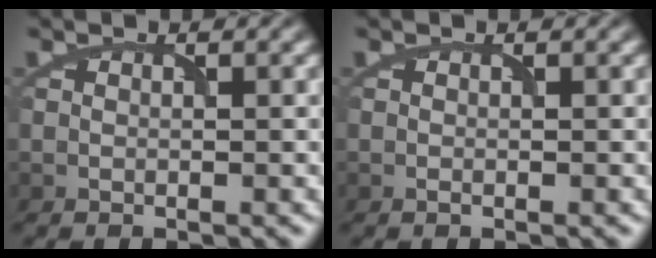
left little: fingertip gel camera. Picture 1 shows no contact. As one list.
[{"total": 0.0}]